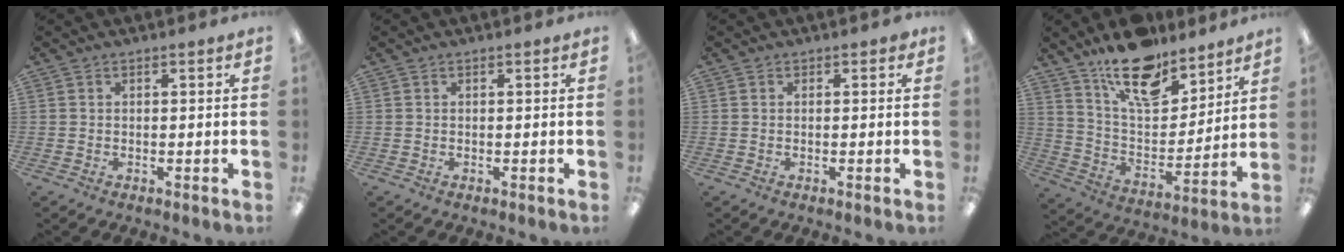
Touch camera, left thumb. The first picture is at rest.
{"total": 0.0}
{"total": 0.5, "force": [0.1, 0.3, 0.4], "torque": [-0.009, 0.002, 0.002]}
{"total": 17.5, "force": [13.2, 7.4, 8.7], "torque": [-0.146, -0.082, 0.231]}